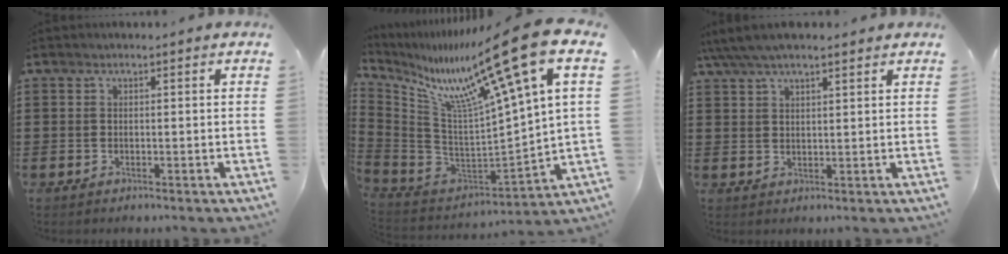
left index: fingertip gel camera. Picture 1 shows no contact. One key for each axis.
{"total": 17.1, "fx": 11.3, "fy": -0.5, "fz": 12.8, "tx": -0.244, "ty": -0.085, "tz": 0.167}
{"total": 4.6, "fx": 3.6, "fy": 1.1, "fz": 2.6, "tx": -0.058, "ty": 0.001, "tz": 0.066}